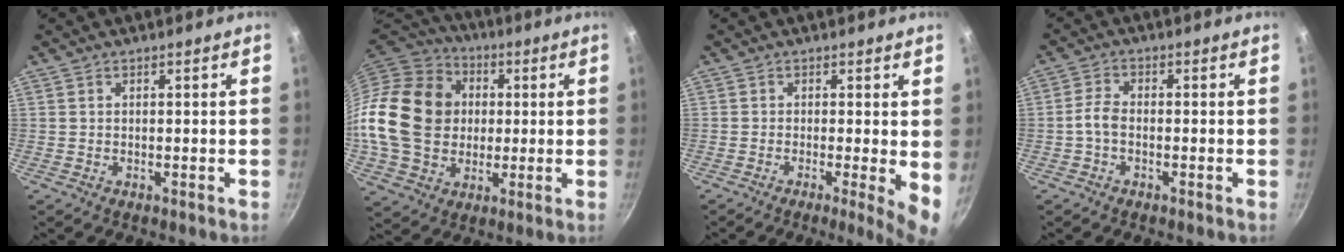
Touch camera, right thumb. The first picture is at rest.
{"total": 22.1, "force": [1.0, 18.0, 12.8], "torque": [-0.218, 0.026, 0.018]}
{"total": 5.9, "force": [-0.5, 1.1, 5.7], "torque": [-0.071, -0.010, -0.008]}
{"total": 3.1, "force": [-1.0, 1.7, 2.4], "torque": [-0.055, 0.017, -0.028]}